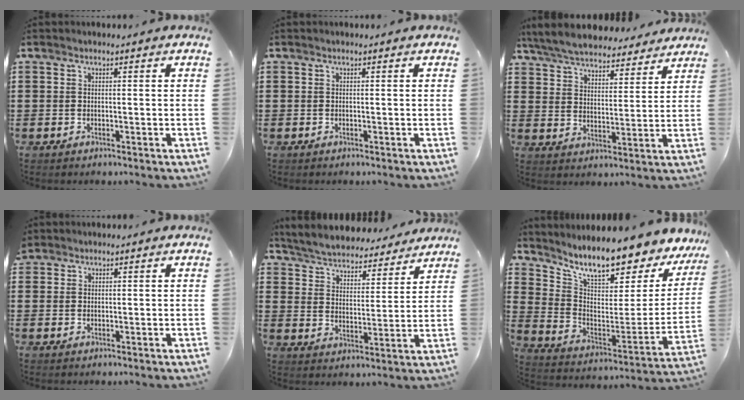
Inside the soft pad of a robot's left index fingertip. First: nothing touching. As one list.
[{"total": 0.0}, {"total": 6.5, "force": [6.3, 0.7, 1.4], "torque": [-0.055, -0.034, 0.113]}, {"total": 1.3, "force": [1.2, 0.5, 0.0], "torque": [-0.003, 0.002, 0.025]}, {"total": 5.1, "force": [5.1, 0.0, 0.3], "torque": [-0.034, -0.041, 0.085]}, {"total": 9.3, "force": [8.1, 1.1, 4.3], "torque": [-0.099, -0.078, 0.129]}]